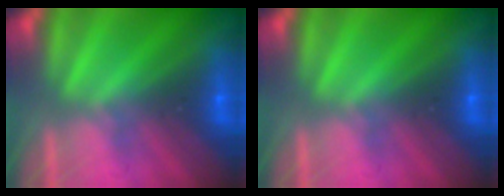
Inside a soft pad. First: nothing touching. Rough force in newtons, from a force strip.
{"total": 0.0}